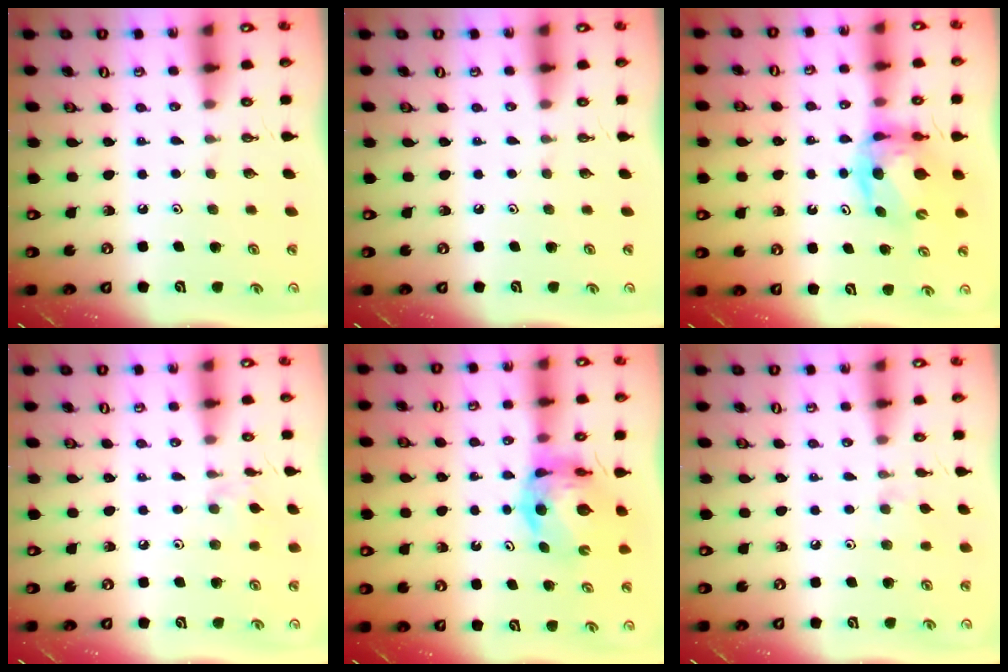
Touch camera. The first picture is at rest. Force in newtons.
{"total": 0.0}
{"total": 8.0, "press": 7.9, "slide": 0.8}
{"total": 2.6, "press": 2.6, "slide": 0.4}
{"total": 9.4, "press": 9.4, "slide": 1.0}
{"total": 3.5, "press": 3.5, "slide": 0.5}